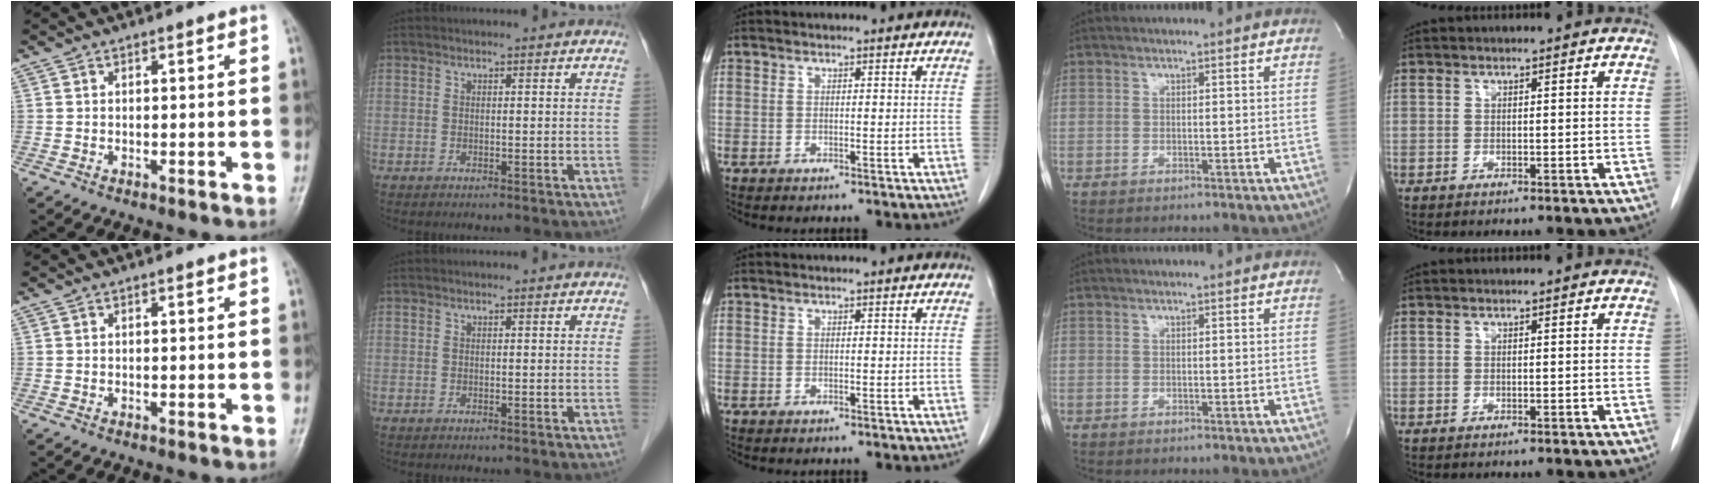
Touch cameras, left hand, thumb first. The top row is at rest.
{}